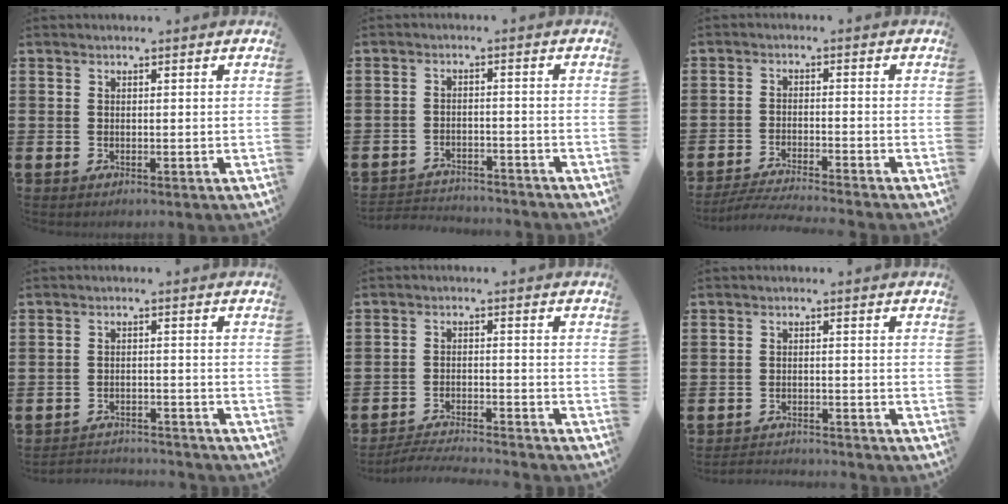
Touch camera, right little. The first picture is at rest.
{"total": 2.6, "force": [-2.6, 0.4, -0.1], "torque": [-0.005, 0.002, -0.056]}
{"total": 3.1, "force": [-3.0, -0.3, 0.9], "torque": [-0.012, -0.002, -0.059]}
{"total": 2.6, "force": [-2.6, 0.1, -0.2], "torque": [-0.004, 0.002, -0.056]}
{"total": 3.1, "force": [-3.1, -0.1, 0.4], "torque": [-0.007, 0.001, -0.064]}
{"total": 2.1, "force": [-2.1, -0.1, -0.1], "torque": [-0.003, 0.002, -0.045]}